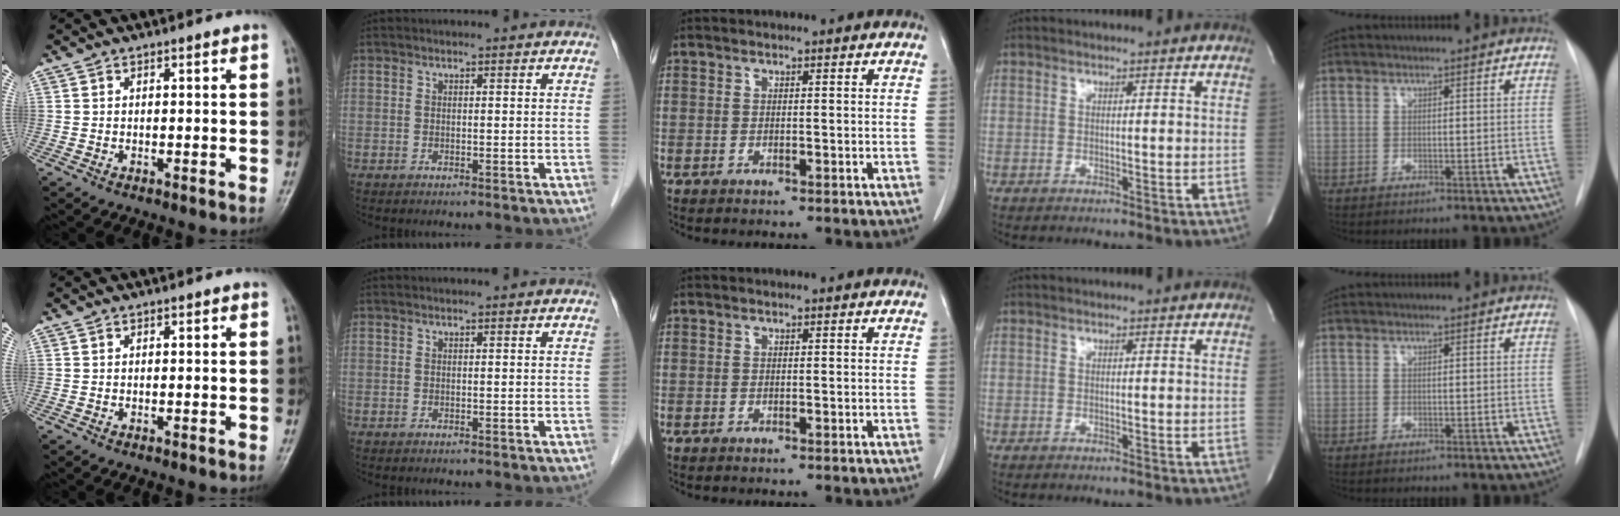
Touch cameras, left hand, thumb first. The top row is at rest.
{}